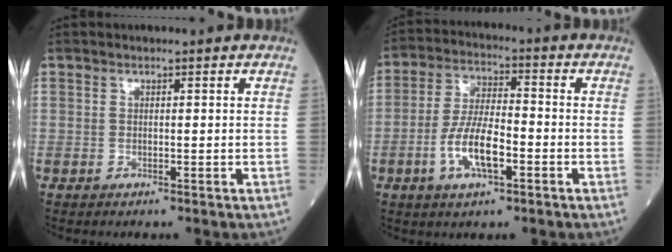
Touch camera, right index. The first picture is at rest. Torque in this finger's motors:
{"motor_torque": [0.74, 0.06, 0.26, 0.16]}